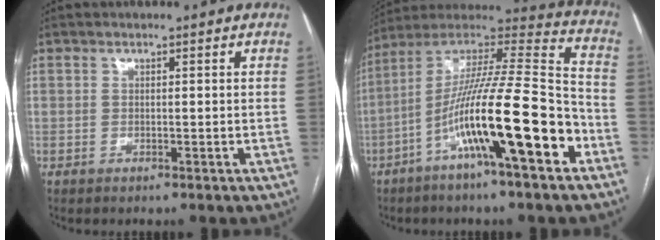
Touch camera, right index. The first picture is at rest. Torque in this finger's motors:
{"motor_torque": [1.36, -0.78, 1.05, 0.21]}